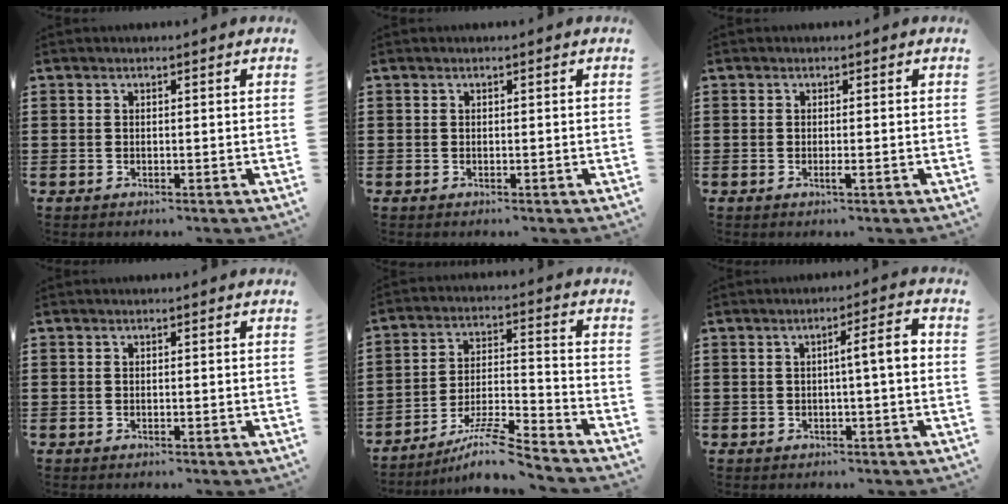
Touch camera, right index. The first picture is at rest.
{"total": 0.0}
{"total": 1.2, "force": [-0.4, -0.1, 1.1], "torque": [-0.019, -0.005, -0.006]}
{"total": 0.0}
{"total": 8.7, "force": [-7.5, 0.2, 4.4], "torque": [-0.084, 0.007, -0.147]}
{"total": 4.3, "force": [-0.1, 0.2, 4.3], "torque": [-0.079, 0.000, -0.005]}